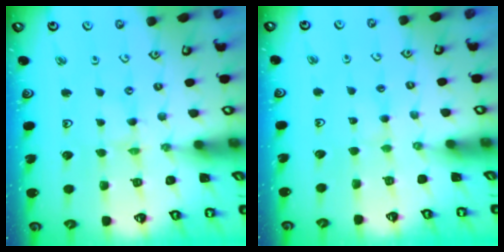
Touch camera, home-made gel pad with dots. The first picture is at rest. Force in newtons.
{"total": 1.6, "press": 1.6, "slide": 0.3}